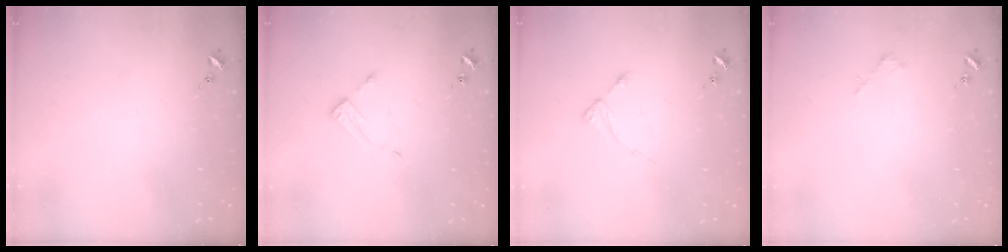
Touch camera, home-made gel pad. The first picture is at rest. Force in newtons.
{"total": 3.5, "press": 3.5, "slide": 0.1}
{"total": 2.7, "press": 2.7, "slide": 0.3}
{"total": 1.8, "press": 1.8, "slide": 0.2}